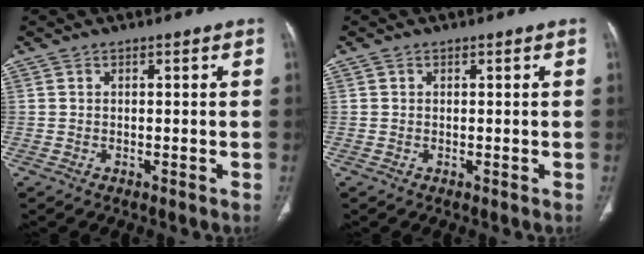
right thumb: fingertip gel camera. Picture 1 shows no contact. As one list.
[{"total": 0.0}]